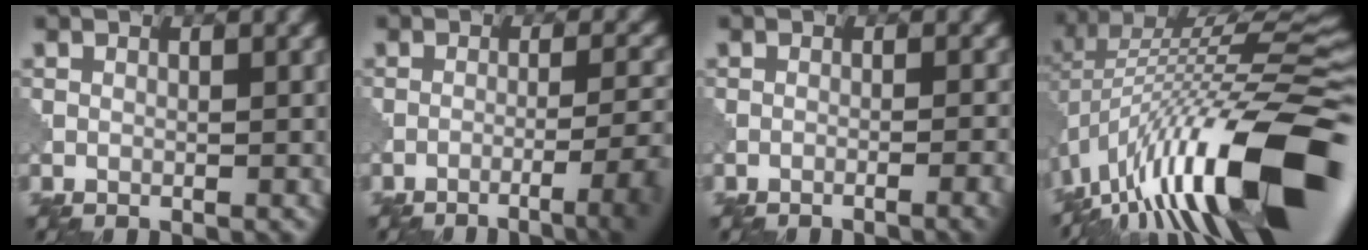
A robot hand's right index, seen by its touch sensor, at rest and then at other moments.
{"total": 6.1, "force": [-3.4, 1.3, 4.9], "torque": [-0.070, 0.006, -0.049]}
{"total": 3.4, "force": [-2.1, 0.9, 2.6], "torque": [-0.027, 0.015, -0.037]}
{"total": 17.4, "force": [-6.7, 5.8, 15.0], "torque": [-0.242, 0.032, -0.126]}